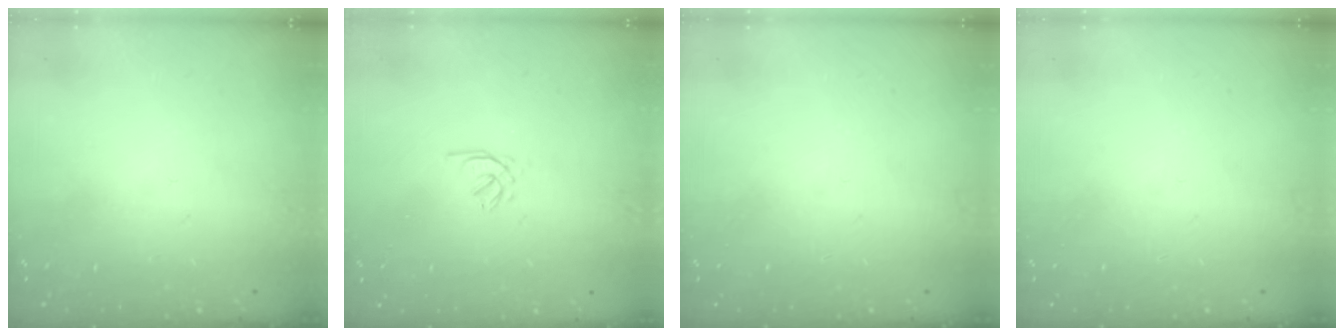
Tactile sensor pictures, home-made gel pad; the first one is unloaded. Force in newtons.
{"total": 0.9, "press": 0.8, "slide": 0.4}
{"total": 0.0}
{"total": 0.0}